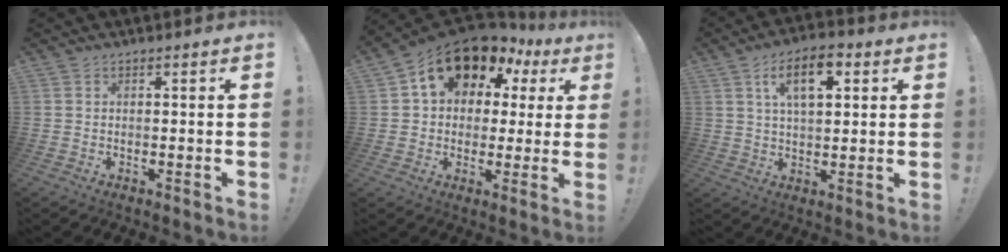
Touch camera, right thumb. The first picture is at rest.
{"total": 14.5, "force": [8.9, 8.9, 7.2], "torque": [-0.115, -0.058, 0.159]}
{"total": 10.5, "force": [4.2, 5.1, 8.2], "torque": [-0.121, 0.000, 0.069]}